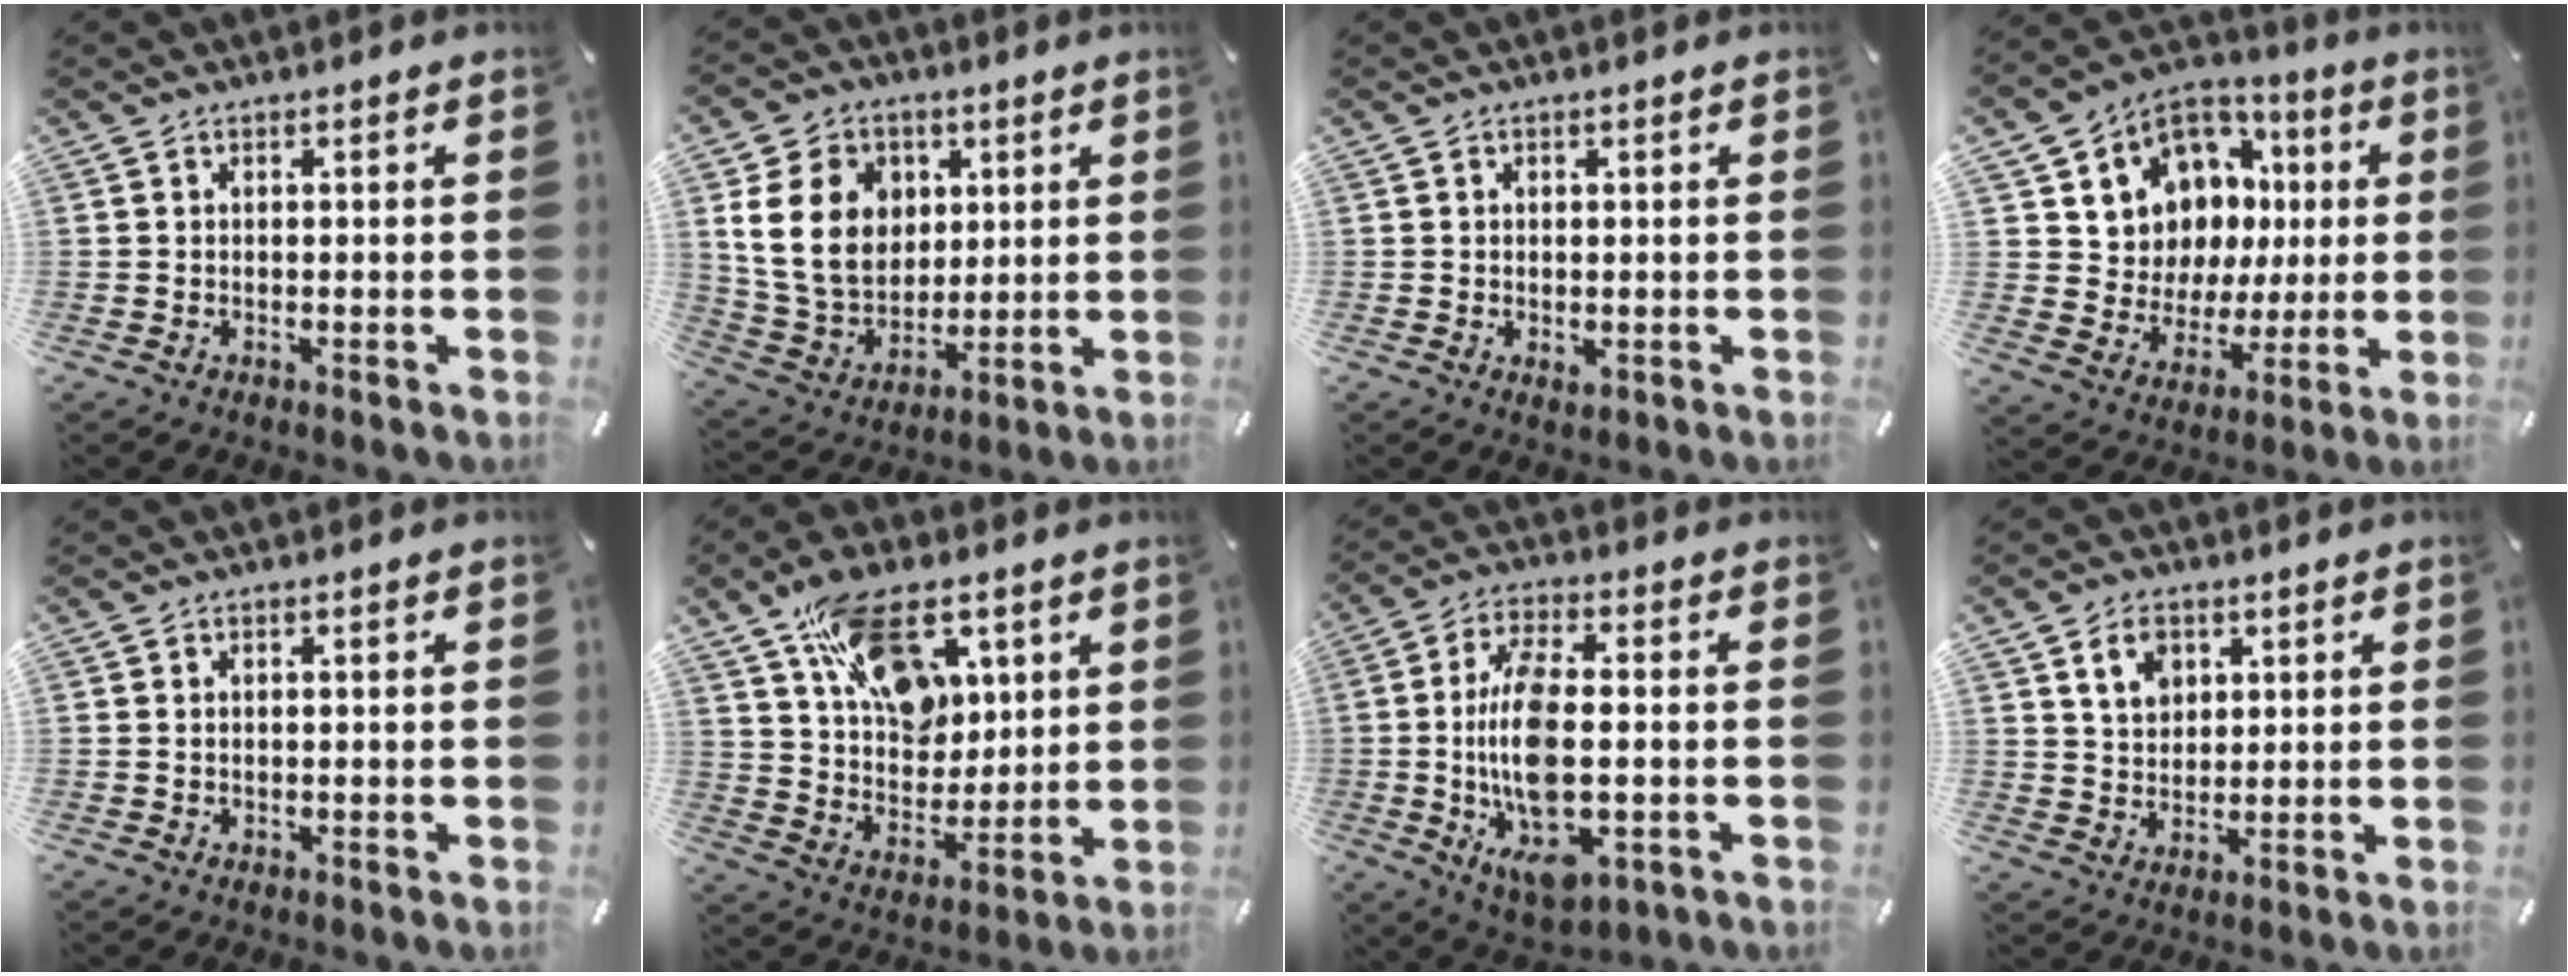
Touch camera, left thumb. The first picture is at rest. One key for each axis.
{"total": 15.5, "fx": 3.8, "fy": 12.8, "fz": 8.0, "tx": -0.170, "ty": -0.003, "tz": 0.072}
{"total": 1.0, "fx": 0.0, "fy": 0.8, "fz": 0.6, "tx": -0.012, "ty": 0.002, "tz": 0.000}
{"total": 10.1, "fx": 3.4, "fy": 9.4, "fz": 1.2, "tx": -0.029, "ty": -0.051, "tz": 0.079}
{"total": 0.5, "fx": 0.0, "fy": 0.4, "fz": 0.4, "tx": -0.008, "ty": 0.001, "tz": -0.002}
{"total": 17.0, "fx": 8.7, "fy": 10.8, "fz": 9.8, "tx": -0.169, "ty": -0.028, "tz": 0.164}
{"total": 17.6, "fx": -1.6, "fy": 8.4, "fz": 15.4, "tx": -0.285, "ty": -0.013, "tz": -0.022}
{"total": 6.5, "fx": 3.0, "fy": 5.1, "fz": 2.6, "tx": -0.044, "ty": 0.002, "tz": 0.053}